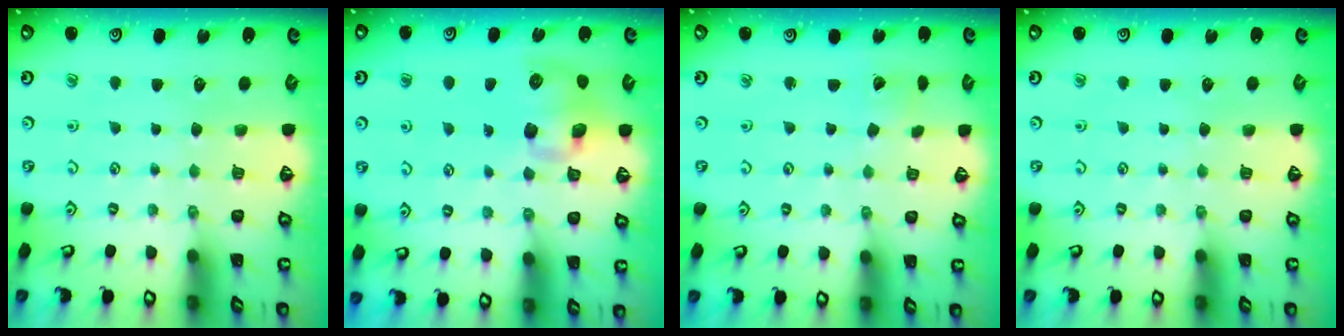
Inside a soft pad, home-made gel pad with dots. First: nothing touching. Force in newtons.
{"total": 9.4, "press": 9.3, "slide": 1.8}
{"total": 2.6, "press": 2.6, "slide": 0.4}
{"total": 0.0}